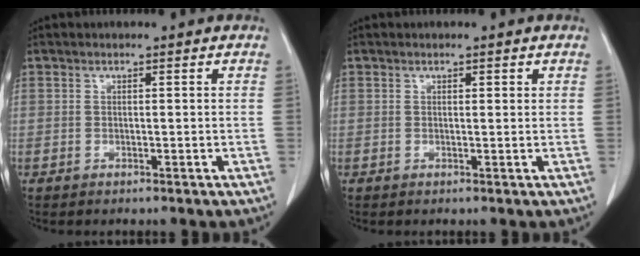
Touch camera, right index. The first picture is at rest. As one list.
[{"total": 0.7, "force": [0.4, 0.2, 0.5], "torque": [-0.009, -0.001, 0.005]}]